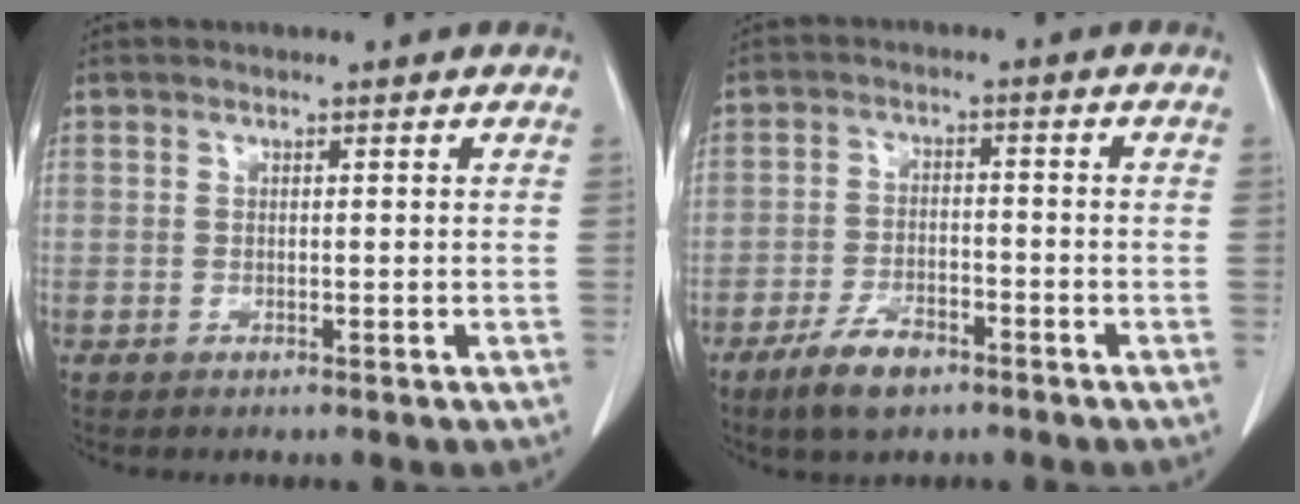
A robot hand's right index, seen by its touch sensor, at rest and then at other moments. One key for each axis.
{"total": 6.3, "fx": -4.3, "fy": 2.4, "fz": 3.9, "tx": -0.079, "ty": -0.003, "tz": -0.074}